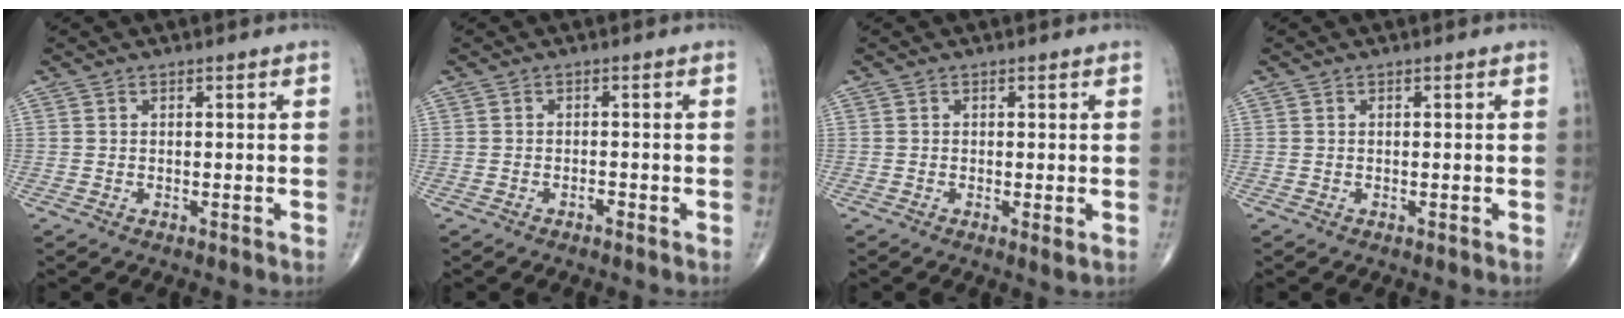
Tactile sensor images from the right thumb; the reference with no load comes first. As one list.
[{"total": 1.0, "force": [-0.6, 0.4, 0.6], "torque": [-0.010, 0.004, -0.012]}, {"total": 1.4, "force": [-0.3, 0.3, 1.4], "torque": [-0.028, -0.008, -0.007]}, {"total": 0.0}]